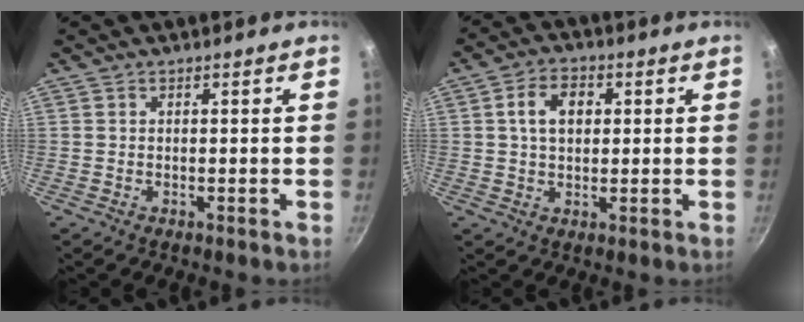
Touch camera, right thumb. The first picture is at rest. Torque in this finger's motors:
{"motor_torque": [-0.09, 1.42, 0.89, -0.11, 0.20]}